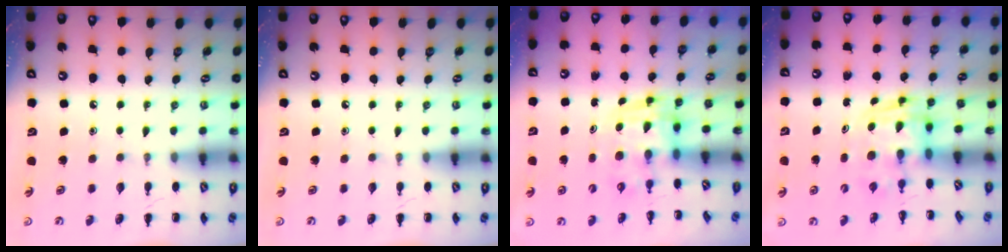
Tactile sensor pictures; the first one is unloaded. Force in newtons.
{"total": 0.0}
{"total": 3.6, "press": 3.5, "slide": 0.6}
{"total": 2.8, "press": 2.8, "slide": 0.5}